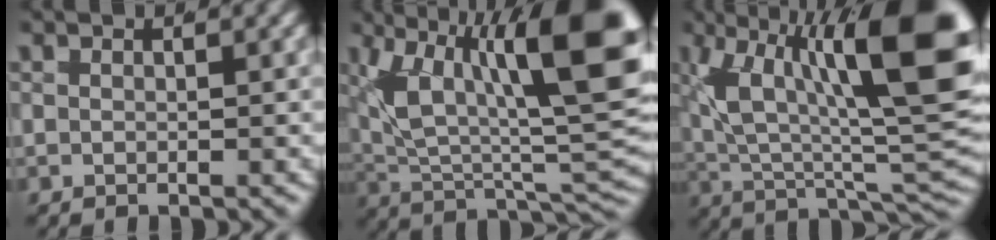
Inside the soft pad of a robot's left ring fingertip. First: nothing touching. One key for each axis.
{"total": 13.8, "fx": 1.6, "fy": 6.2, "fz": 12.2, "tx": -0.178, "ty": -0.011, "tz": 0.028}
{"total": 15.2, "fx": 1.8, "fy": 6.8, "fz": 13.5, "tx": -0.182, "ty": -0.006, "tz": 0.027}